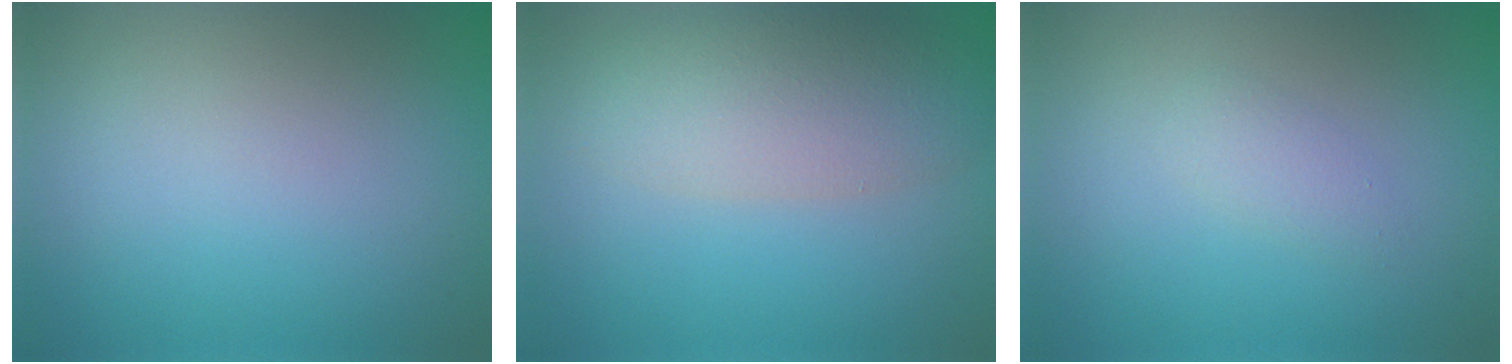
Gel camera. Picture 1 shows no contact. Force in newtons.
{"total": 5.5, "press": 5.5, "slide": 0.3}
{"total": 1.3, "press": 1.3, "slide": 0.0}